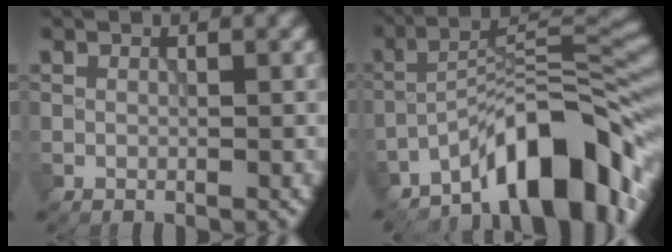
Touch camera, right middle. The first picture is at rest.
{"total": 11.3, "force": [-7.8, 3.4, 7.4], "torque": [-0.088, 0.019, -0.144]}